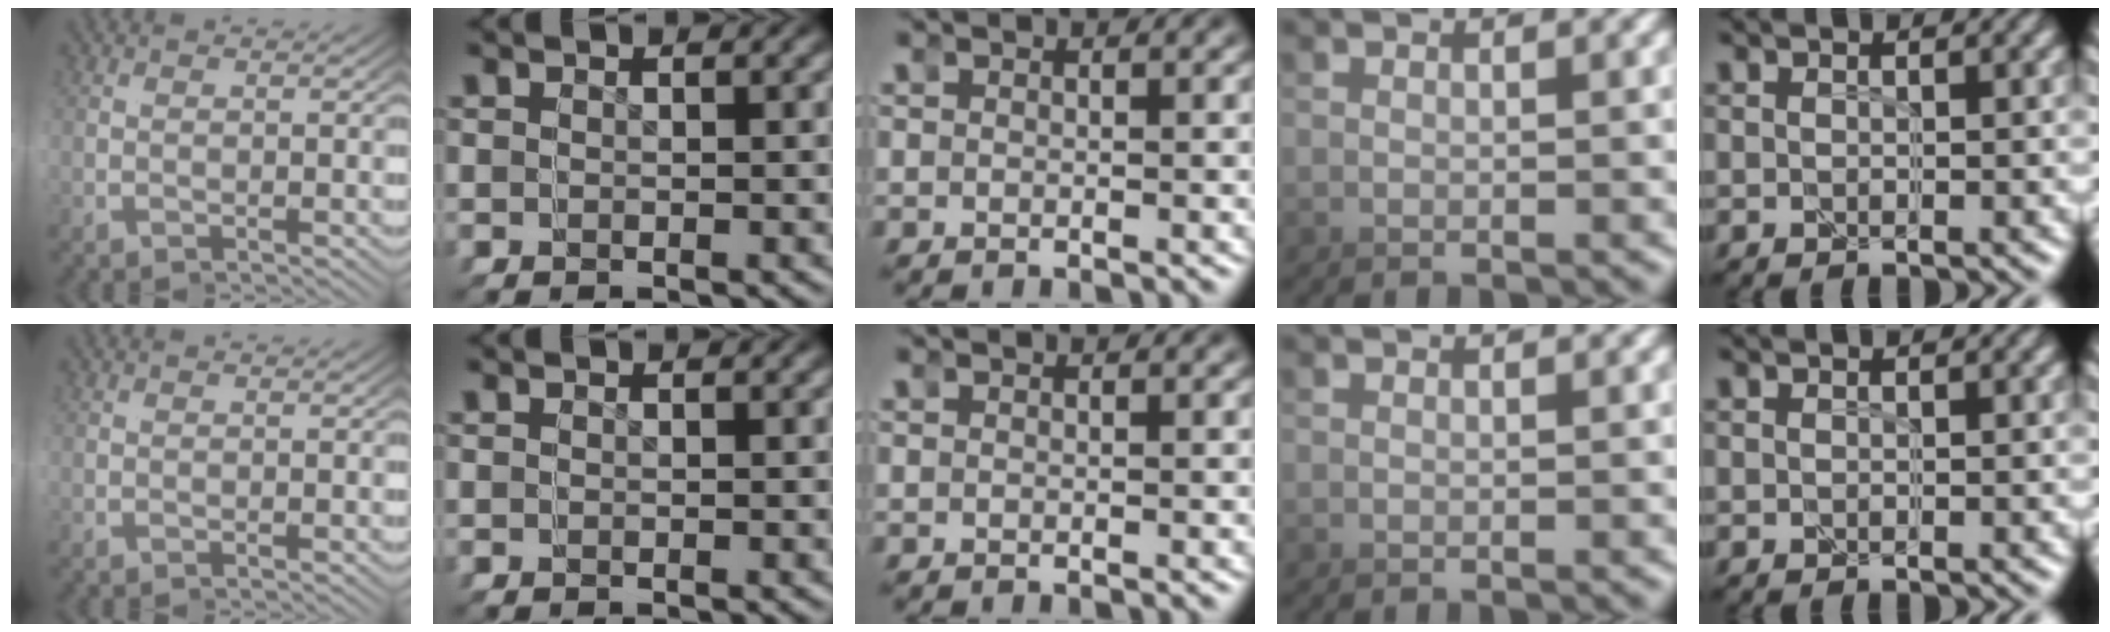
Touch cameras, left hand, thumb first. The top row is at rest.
{}